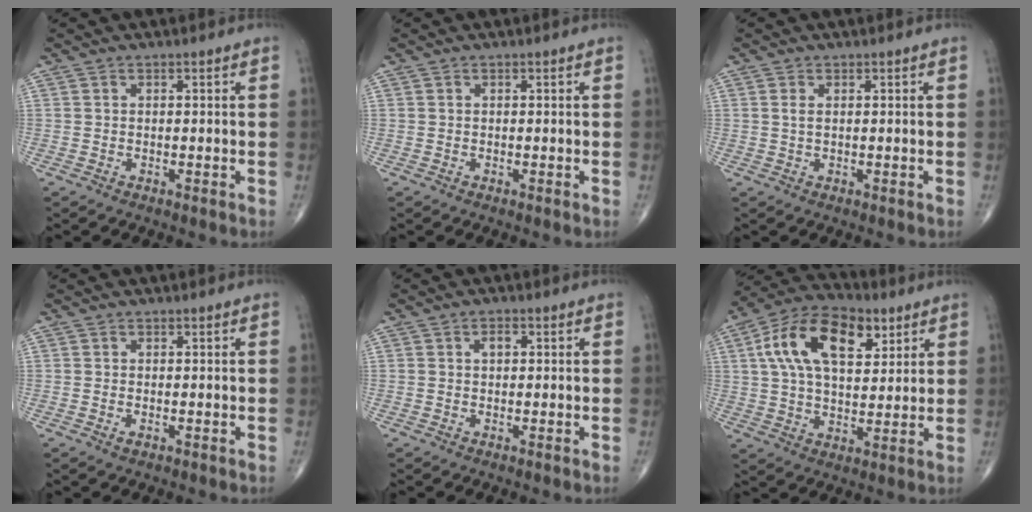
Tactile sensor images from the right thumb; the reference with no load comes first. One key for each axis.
{"total": 0.0}
{"total": 1.0, "fx": 0.3, "fy": 0.4, "fz": 0.9, "tx": -0.024, "ty": 0.004, "tz": 0.008}
{"total": 0.9, "fx": -0.3, "fy": 0.5, "fz": 0.7, "tx": -0.014, "ty": -0.002, "tz": -0.005}
{"total": 1.7, "fx": 0.3, "fy": 1.1, "fz": 1.2, "tx": -0.019, "ty": 0.004, "tz": 0.003}
{"total": 17.5, "fx": 6.3, "fy": 9.7, "fz": 13.1, "tx": -0.211, "ty": 0.001, "tz": 0.104}